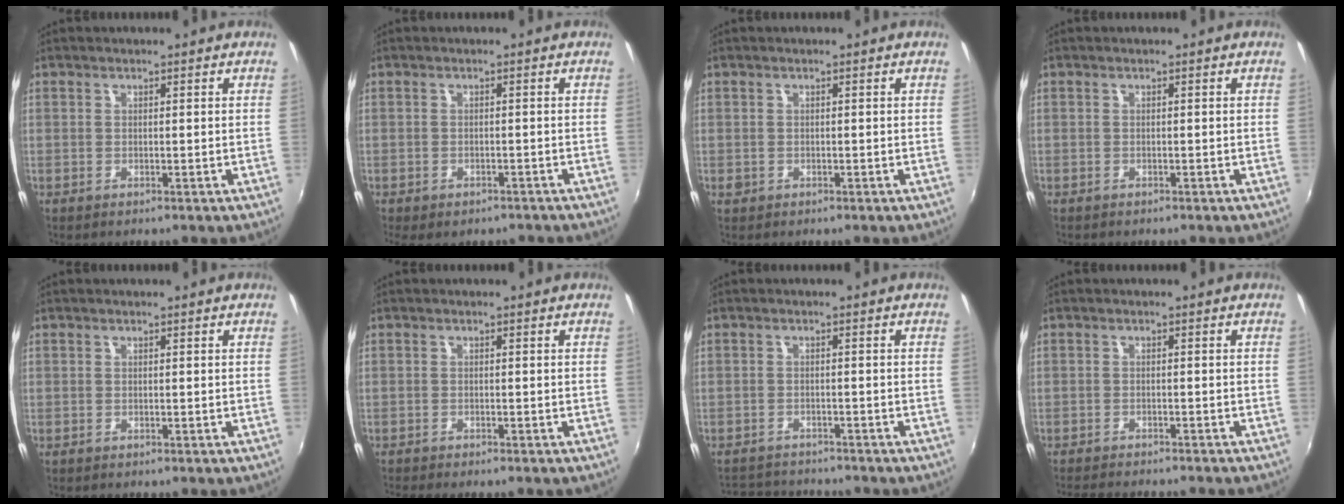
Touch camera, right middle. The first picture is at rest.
{"total": 5.5, "force": [-4.1, 2.5, 2.6], "torque": [-0.058, -0.026, -0.054]}
{"total": 1.1, "force": [-0.4, 0.9, 0.3], "torque": [-0.005, -0.002, -0.008]}
{"total": 0.7, "force": [-0.6, 0.3, 0.1], "torque": [-0.005, -0.002, -0.010]}
{"total": 0.0}
{"total": 2.4, "force": [-2.2, 0.1, 0.9], "torque": [-0.029, -0.016, -0.041]}
{"total": 5.6, "force": [-5.4, 1.6, 0.6], "torque": [-0.029, 0.000, -0.088]}
{"total": 7.4, "force": [-6.8, 0.5, 2.9], "torque": [-0.069, -0.016, -0.105]}